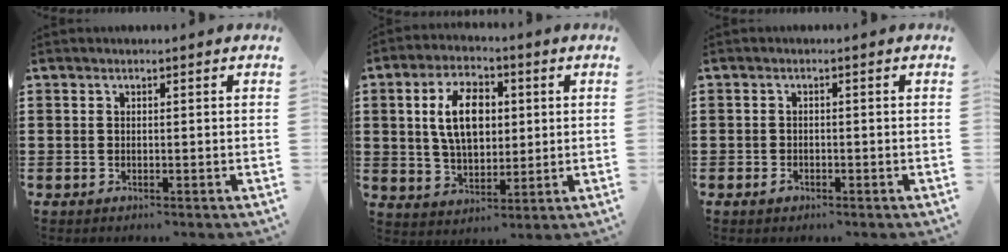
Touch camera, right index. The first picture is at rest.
{"total": 9.6, "force": [1.7, 5.6, 7.6], "torque": [-0.155, 0.009, 0.024]}
{"total": 1.1, "force": [-0.7, 0.6, 0.6], "torque": [-0.013, -0.002, -0.014]}